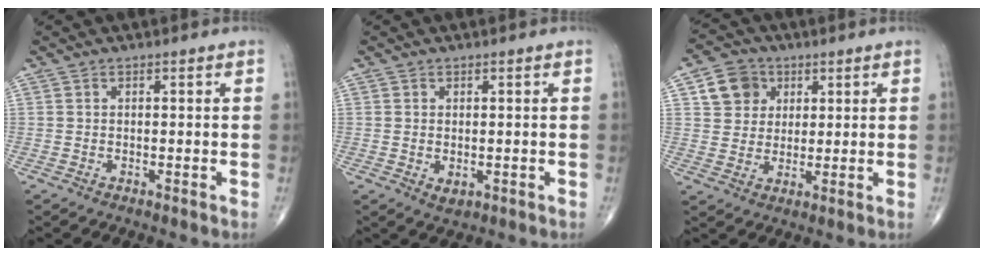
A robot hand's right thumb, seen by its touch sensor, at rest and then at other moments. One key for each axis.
{"total": 2.0, "fx": -0.2, "fy": 1.3, "fz": 1.5, "tx": -0.020, "ty": -0.005, "tz": 0.002}
{"total": 7.6, "fx": 2.9, "fy": 6.6, "fz": 2.5, "tx": -0.013, "ty": -0.005, "tz": 0.049}